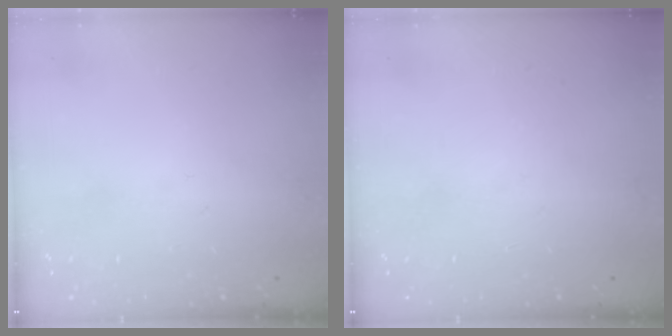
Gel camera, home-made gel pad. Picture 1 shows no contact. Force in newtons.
{"total": 0.0}